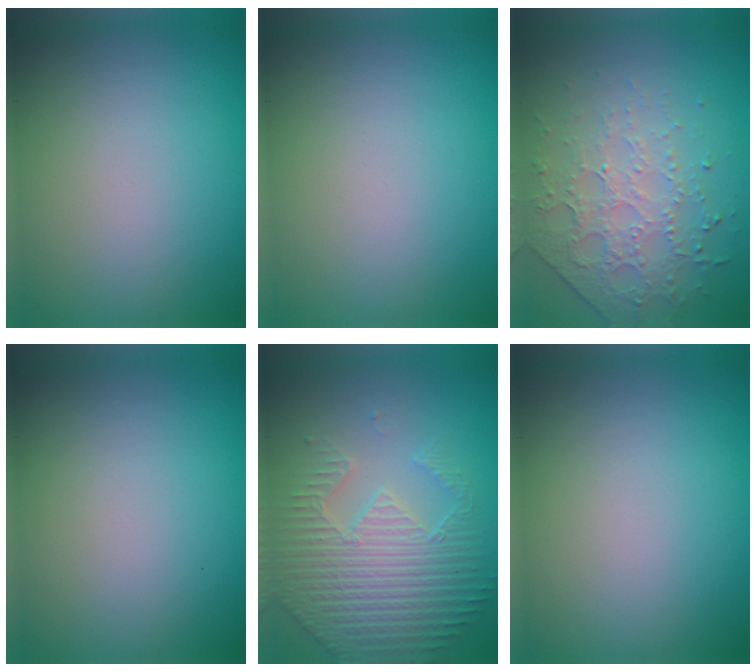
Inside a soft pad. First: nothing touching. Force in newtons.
{"total": 0.0}
{"total": 4.3, "press": 3.1, "slide": 3.0}
{"total": 0.0}
{"total": 4.9, "press": 4.5, "slide": 1.9}
{"total": 0.0}